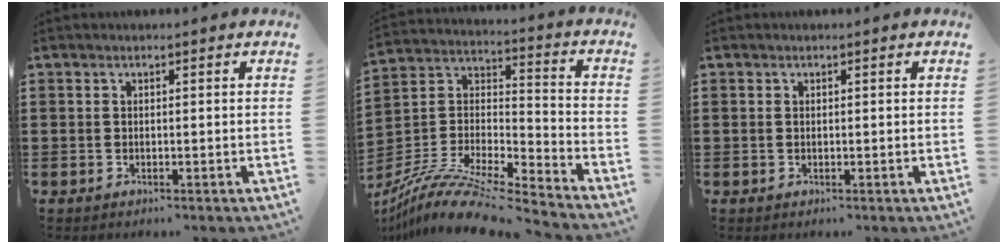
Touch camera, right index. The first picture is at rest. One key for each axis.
{"total": 11.7, "fx": -10.1, "fy": 1.7, "fz": 5.6, "tx": -0.112, "ty": 0.015, "tz": -0.203}
{"total": 0.0}